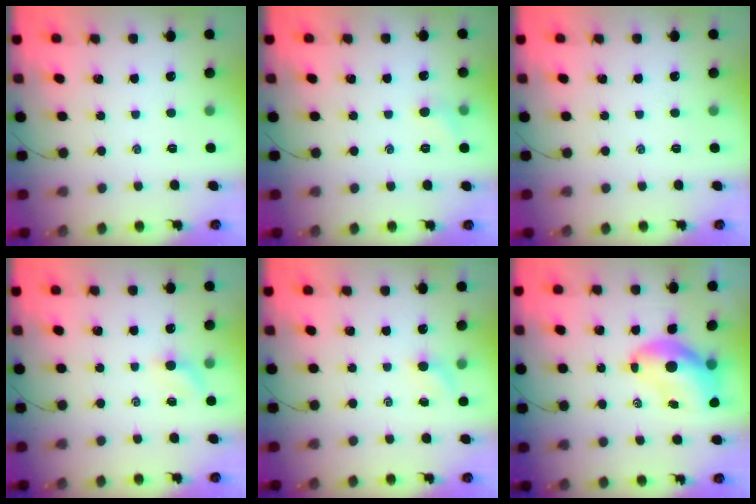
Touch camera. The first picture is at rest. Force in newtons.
{"total": 4.0, "press": 3.8, "slide": 1.2}
{"total": 0.0}
{"total": 3.4, "press": 3.2, "slide": 1.2}
{"total": 2.9, "press": 2.7, "slide": 0.9}
{"total": 9.1, "press": 8.7, "slide": 2.5}